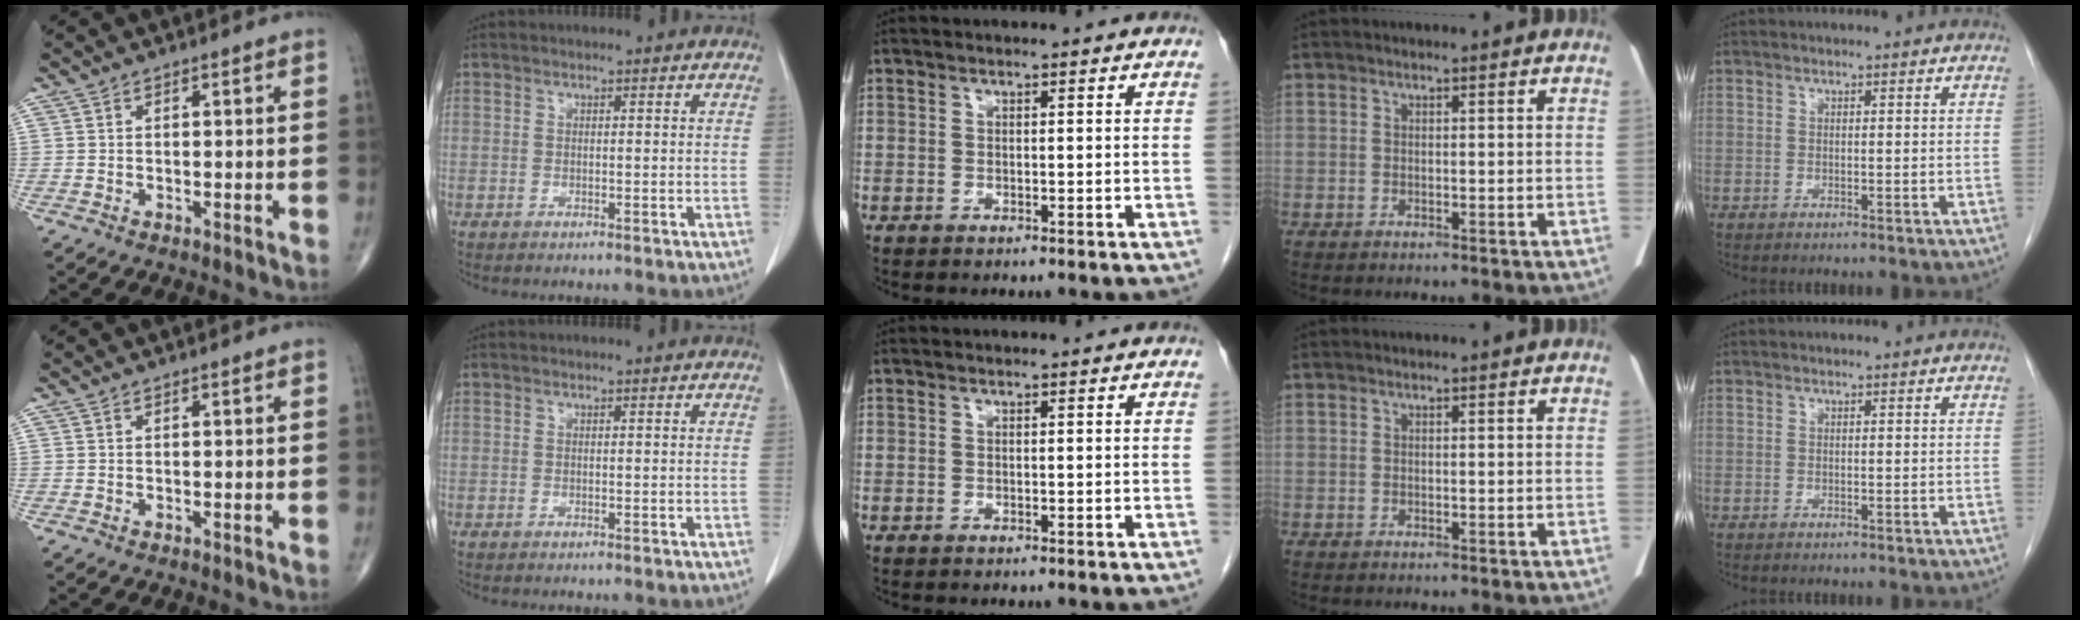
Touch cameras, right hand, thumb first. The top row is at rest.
{}